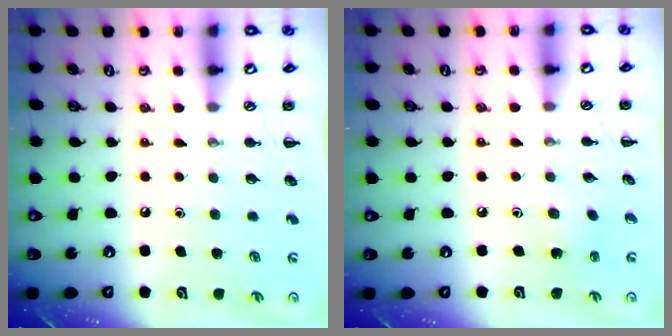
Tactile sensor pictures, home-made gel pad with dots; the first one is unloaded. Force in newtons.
{"total": 2.1, "press": 2.0, "slide": 0.8}